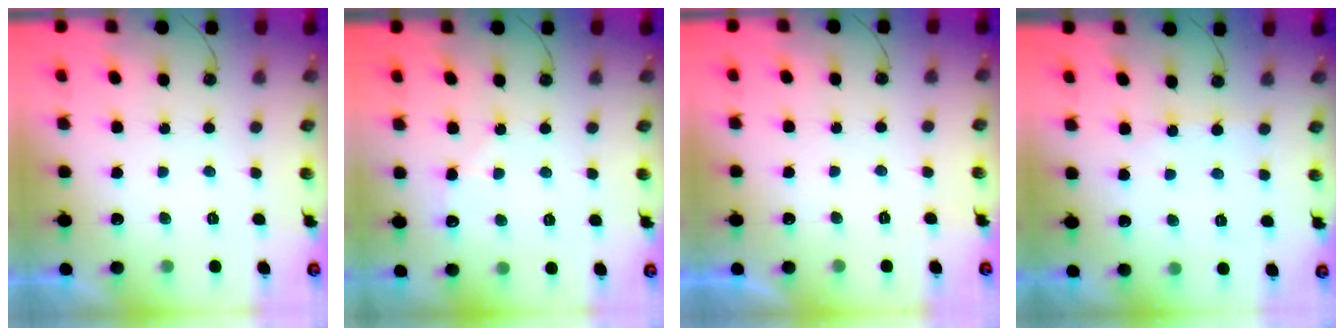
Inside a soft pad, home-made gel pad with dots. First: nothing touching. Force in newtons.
{"total": 6.6, "press": 6.5, "slide": 0.9}
{"total": 0.0}
{"total": 2.9, "press": 2.9, "slide": 0.5}